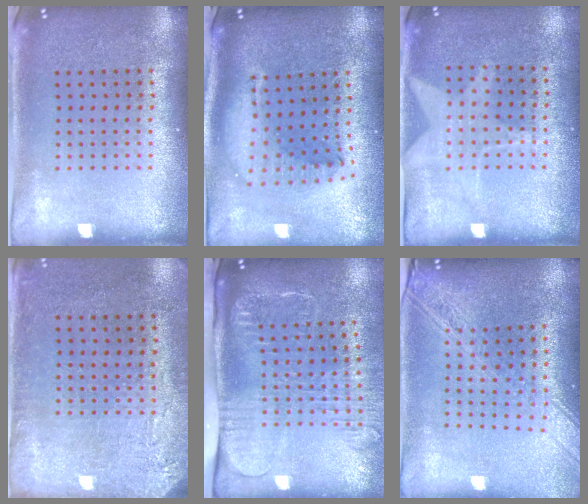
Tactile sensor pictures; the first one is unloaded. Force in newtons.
{"total": 2.2, "press": 1.7, "slide": 1.4}
{"total": 1.2, "press": 0.9, "slide": 0.8}
{"total": 2.8, "press": 2.4, "slide": 1.6}
{"total": 2.7, "press": 2.1, "slide": 1.7}
{"total": 2.2, "press": 1.9, "slide": 1.2}